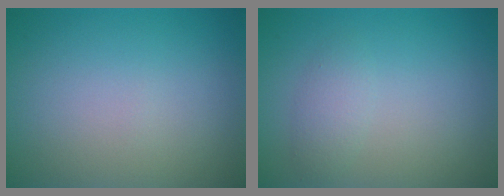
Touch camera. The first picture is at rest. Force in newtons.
{"total": 1.5, "press": 1.5, "slide": 0.0}